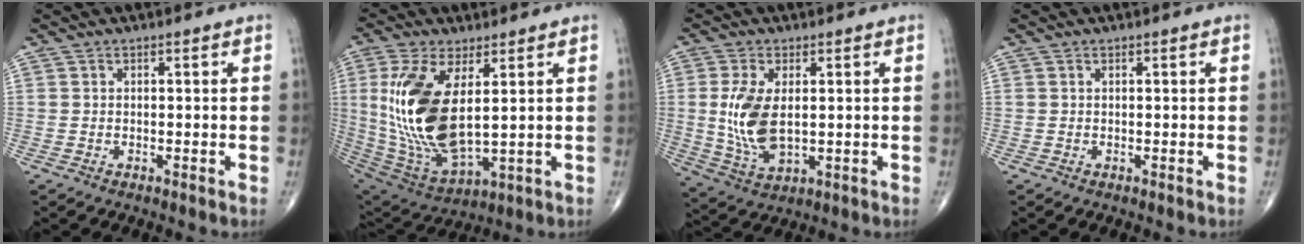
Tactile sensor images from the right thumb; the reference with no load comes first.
{"total": 19.5, "force": [3.1, 8.7, 17.1], "torque": [-0.359, -0.026, 0.075]}
{"total": 10.2, "force": [0.8, 5.3, 8.6], "torque": [-0.179, -0.013, 0.027]}
{"total": 0.0}